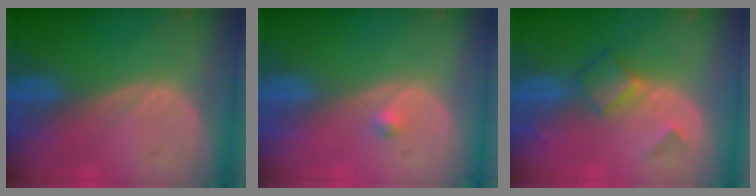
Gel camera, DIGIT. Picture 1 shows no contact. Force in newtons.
{"total": 0.8, "press": 0.8, "slide": 0.1}
{"total": 5.1, "press": 4.4, "slide": 2.6}